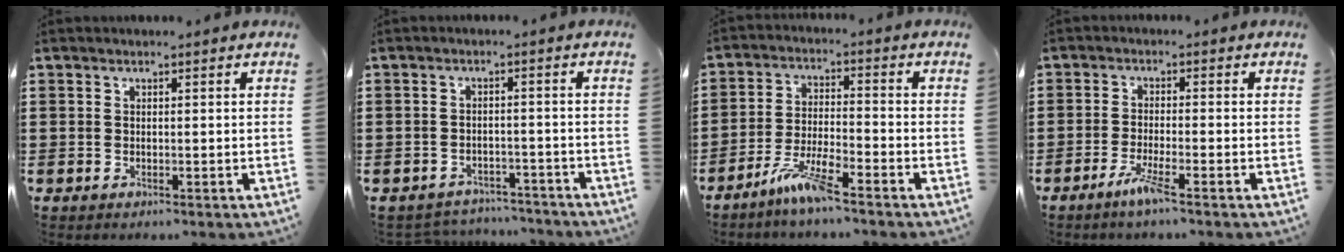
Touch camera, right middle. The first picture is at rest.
{"total": 2.9, "force": [-2.9, 0.4, -0.1], "torque": [-0.005, 0.000, -0.062]}
{"total": 6.6, "force": [-5.0, 0.4, 4.3], "torque": [-0.094, -0.008, -0.095]}
{"total": 3.8, "force": [-2.5, -0.1, 2.9], "torque": [-0.068, -0.013, -0.049]}